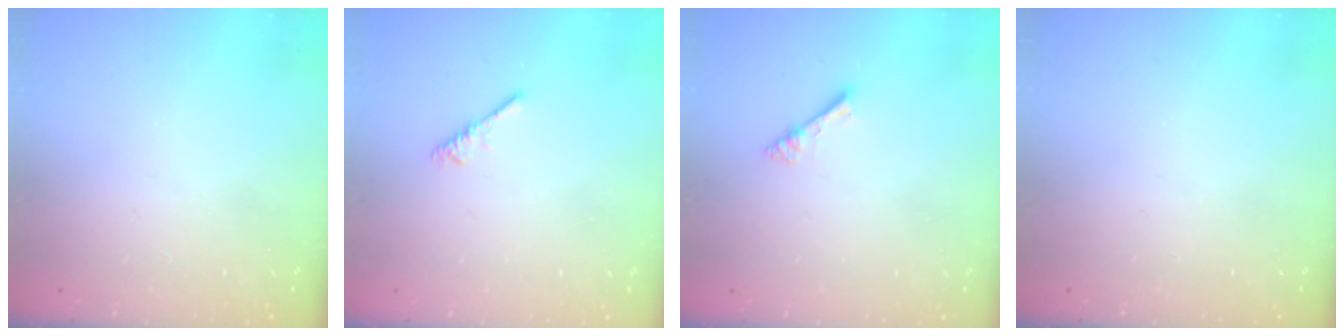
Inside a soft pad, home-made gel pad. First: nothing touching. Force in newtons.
{"total": 2.2, "press": 2.1, "slide": 0.5}
{"total": 2.7, "press": 2.7, "slide": 0.2}
{"total": 0.0}